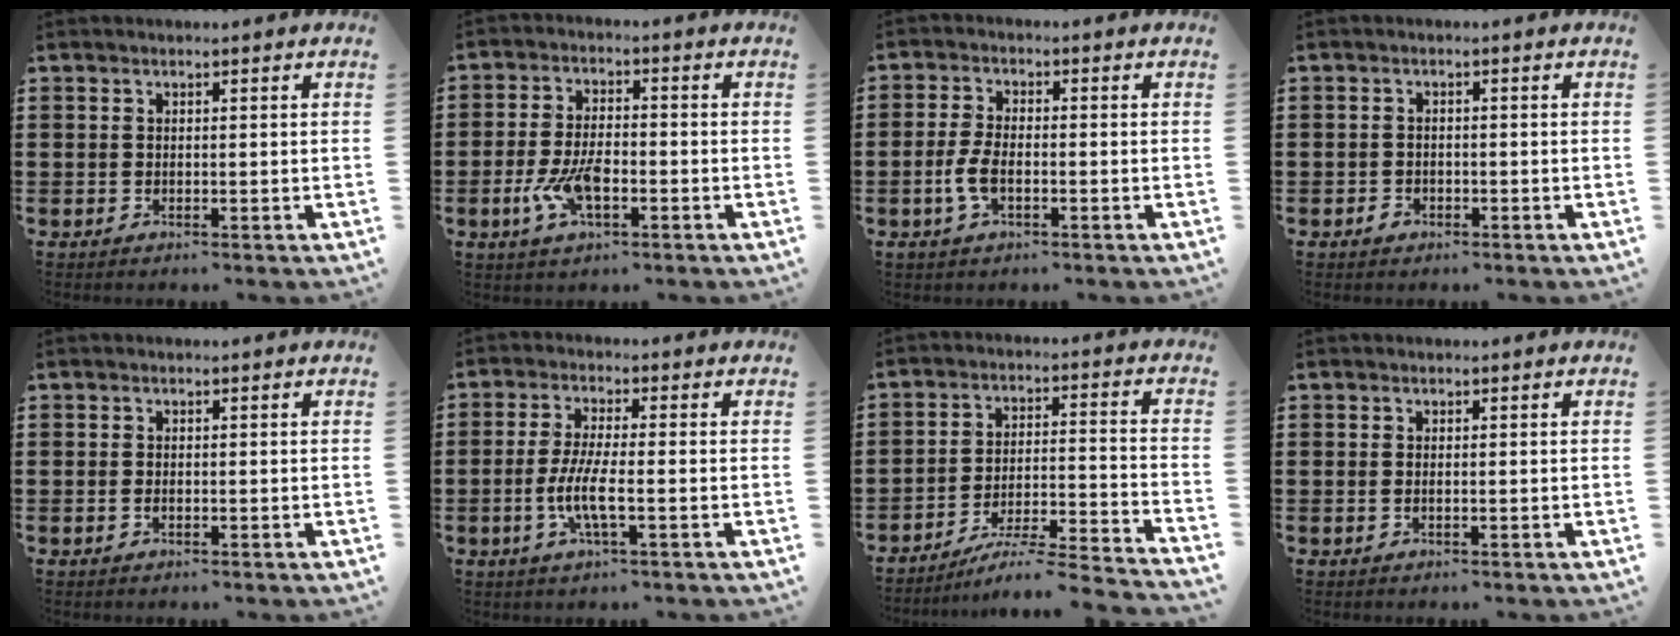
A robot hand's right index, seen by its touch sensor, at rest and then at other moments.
{"total": 6.5, "force": [-2.1, 3.0, 5.4], "torque": [-0.123, -0.001, -0.044]}
{"total": 4.2, "force": [-1.3, 1.6, 3.6], "torque": [-0.093, -0.008, -0.030]}
{"total": 1.1, "force": [-0.8, 0.6, 0.3], "torque": [-0.008, -0.002, -0.017]}
{"total": 0.6, "force": [-0.3, 0.3, 0.5], "torque": [-0.012, -0.004, -0.004]}
{"total": 6.1, "force": [-1.8, 1.0, 5.7], "torque": [-0.125, -0.012, -0.041]}
{"total": 5.4, "force": [-4.7, -0.3, 2.5], "torque": [-0.043, -0.017, -0.093]}
{"total": 0.0}